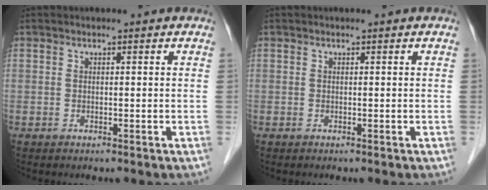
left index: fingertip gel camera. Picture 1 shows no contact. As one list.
[{"total": 0.0}]